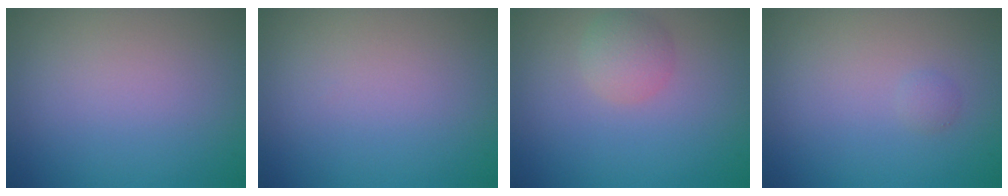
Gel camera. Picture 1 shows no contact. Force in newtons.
{"total": 0.0}
{"total": 2.3, "press": 2.3, "slide": 0.2}
{"total": 0.6, "press": 0.6, "slide": 0.1}